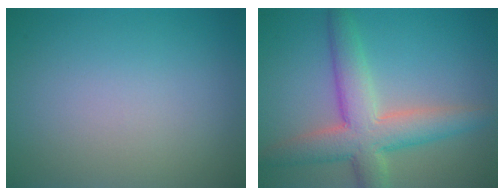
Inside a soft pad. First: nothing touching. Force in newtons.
{"total": 6.6, "press": 6.5, "slide": 0.5}